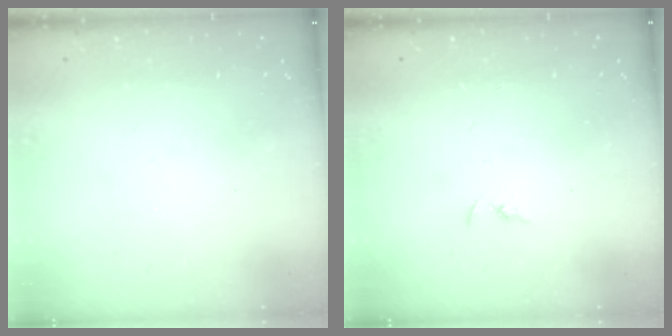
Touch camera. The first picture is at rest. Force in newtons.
{"total": 2.4, "press": 2.3, "slide": 0.2}